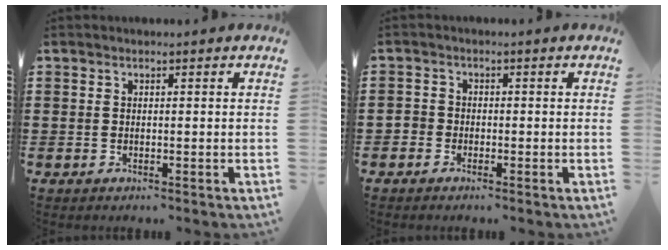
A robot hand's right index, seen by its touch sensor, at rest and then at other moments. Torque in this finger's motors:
{"motor_torque": [0.33, 0.44, 0.03, 0.02]}